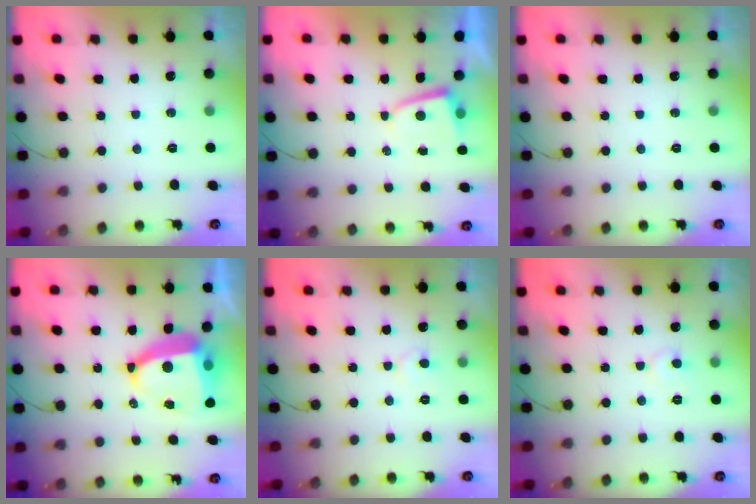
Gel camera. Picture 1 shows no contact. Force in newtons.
{"total": 1.6, "press": 1.6, "slide": 0.3}
{"total": 0.0}
{"total": 10.9, "press": 10.8, "slide": 1.2}
{"total": 5.1, "press": 5.0, "slide": 0.5}
{"total": 5.5, "press": 5.5, "slide": 0.5}